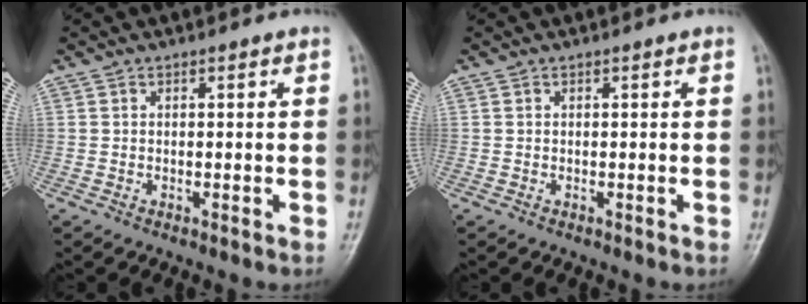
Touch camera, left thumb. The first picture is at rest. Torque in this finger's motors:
{"motor_torque": [0.00, 0.00, 0.00, 0.00, 0.00]}